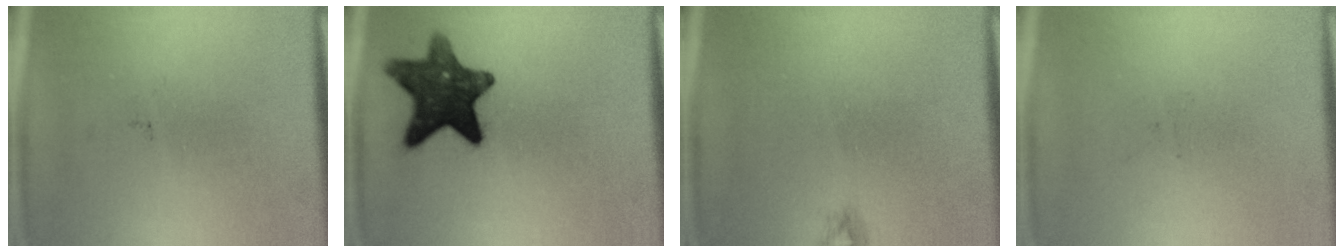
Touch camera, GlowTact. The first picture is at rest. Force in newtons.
{"total": 12.1}
{"total": 0.6}
{"total": 0.0}